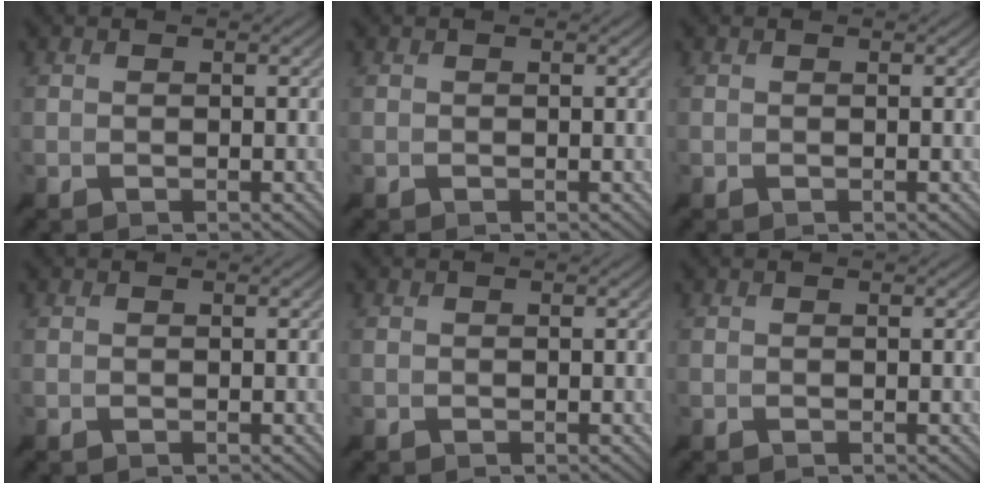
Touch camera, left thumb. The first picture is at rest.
{"total": 0.0}
{"total": 0.0}
{"total": 0.0}
{"total": 0.0}
{"total": 0.0}